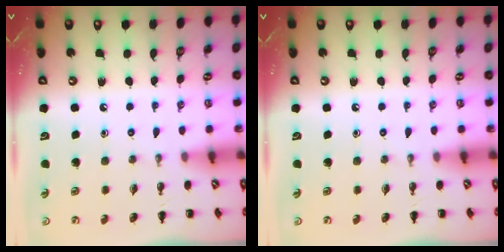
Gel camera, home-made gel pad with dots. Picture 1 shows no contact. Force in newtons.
{"total": 0.0}